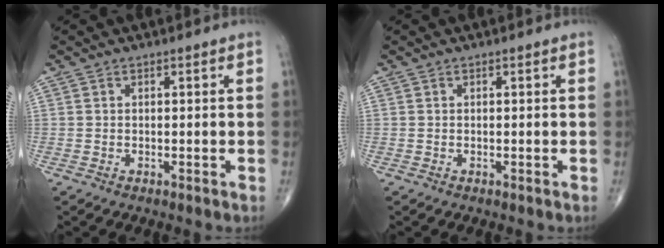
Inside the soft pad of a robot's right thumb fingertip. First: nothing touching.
{"total": 0.0}